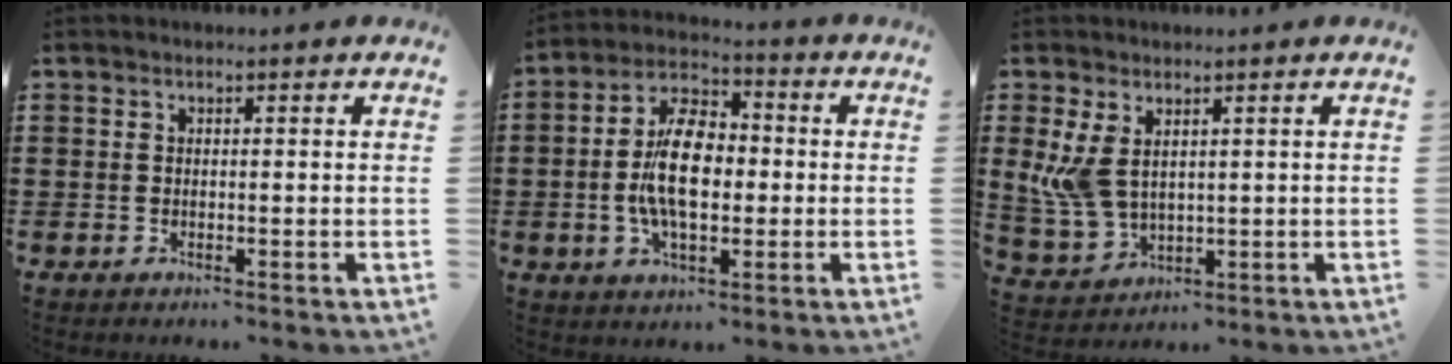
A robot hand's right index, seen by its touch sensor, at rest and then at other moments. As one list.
[{"total": 10.2, "force": [-0.8, 5.3, 8.7], "torque": [-0.175, 0.007, -0.019]}, {"total": 5.6, "force": [1.6, 3.5, 4.0], "torque": [-0.113, -0.002, 0.025]}]